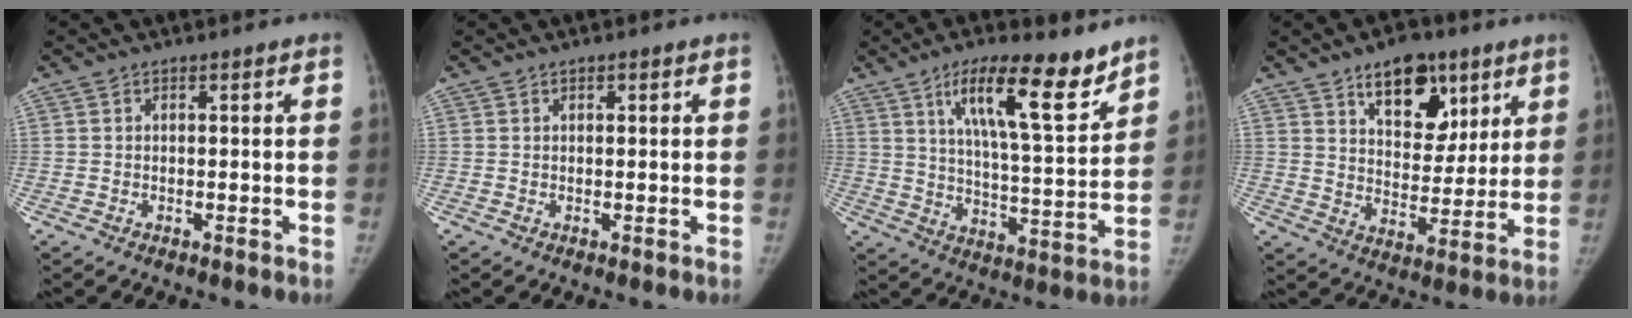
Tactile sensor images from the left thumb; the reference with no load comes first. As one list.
[{"total": 0.9, "force": [0.5, 0.5, 0.6], "torque": [-0.006, -0.001, 0.006]}, {"total": 16.2, "force": [10.1, 4.2, 11.8], "torque": [-0.164, -0.058, 0.170]}, {"total": 14.0, "force": [8.0, 8.0, 8.2], "torque": [-0.076, -0.043, 0.128]}]